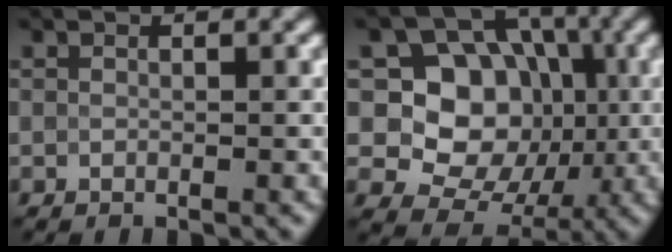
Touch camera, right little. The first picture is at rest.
{"total": 9.7, "force": [0.1, 8.4, 4.9], "torque": [-0.066, 0.002, -0.023]}